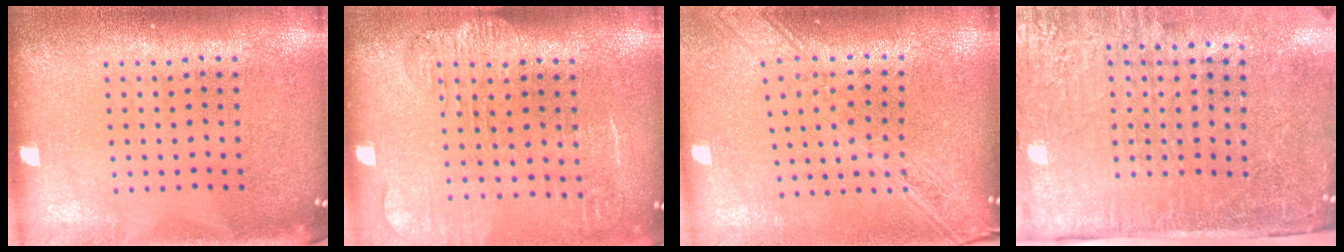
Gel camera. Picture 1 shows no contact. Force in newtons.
{"total": 1.8, "press": 1.5, "slide": 1.0}
{"total": 2.3, "press": 1.9, "slide": 1.2}
{"total": 5.0, "press": 4.1, "slide": 3.0}